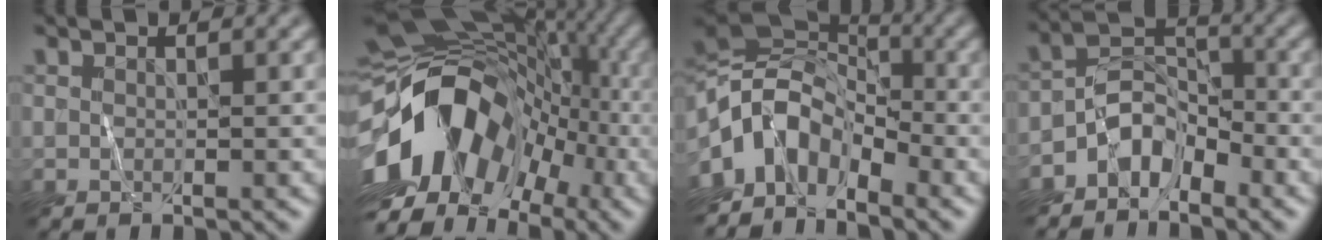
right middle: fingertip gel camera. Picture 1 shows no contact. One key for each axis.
{"total": 13.4, "fx": -4.9, "fy": 8.9, "fz": 8.7, "tx": -0.148, "ty": 0.014, "tz": -0.104}
{"total": 7.6, "fx": -4.5, "fy": 4.4, "fz": 4.3, "tx": -0.069, "ty": 0.015, "tz": -0.101}
{"total": 3.7, "fx": -3.0, "fy": 1.8, "fz": 1.3, "tx": -0.017, "ty": 0.013, "tz": -0.064}